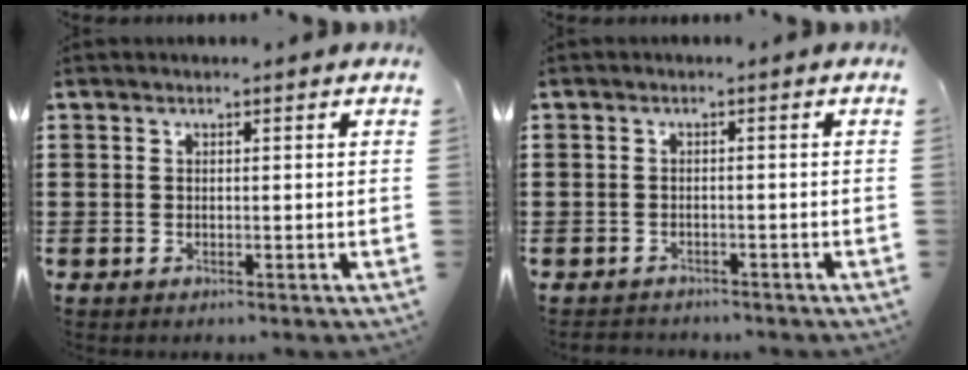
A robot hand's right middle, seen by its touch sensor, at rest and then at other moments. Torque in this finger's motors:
{"motor_torque": [0.11, 0.00, -0.02, -0.03]}